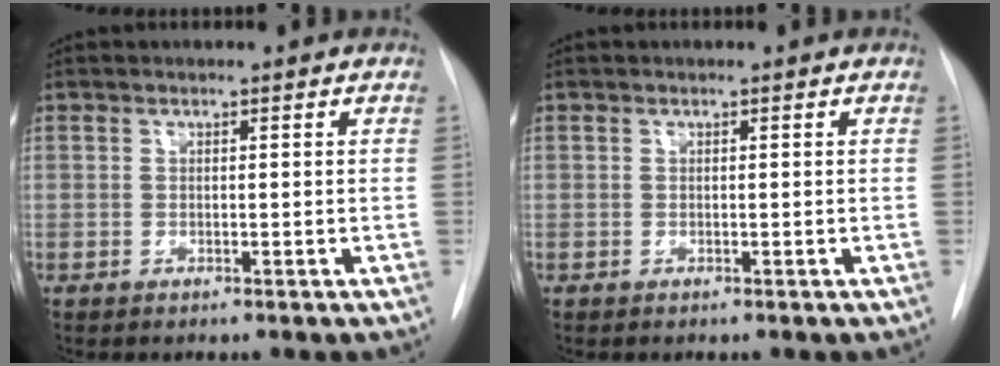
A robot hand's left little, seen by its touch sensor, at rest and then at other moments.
{"total": 0.0}